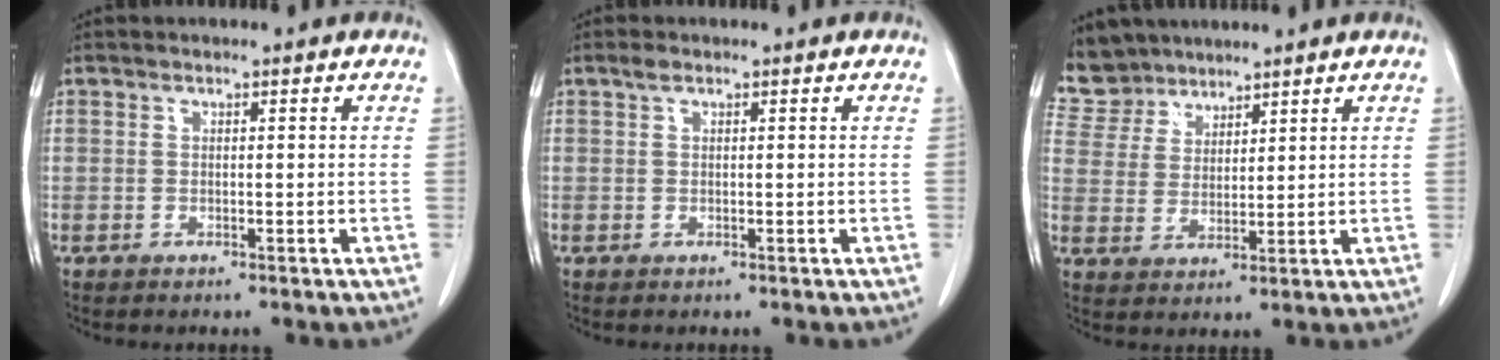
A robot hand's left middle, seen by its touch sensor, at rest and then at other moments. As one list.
[{"total": 0.9, "force": [0.6, 0.4, 0.5], "torque": [-0.012, 0.009, 0.011]}, {"total": 6.7, "force": [6.1, 2.8, -0.3], "torque": [0.000, 0.006, 0.128]}]